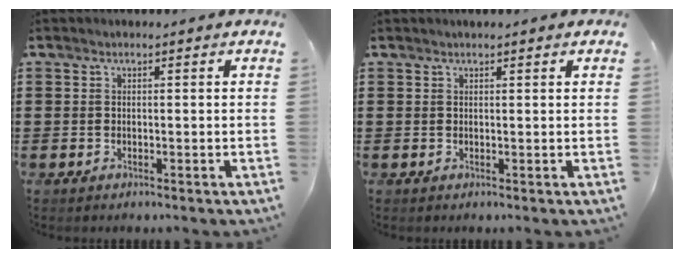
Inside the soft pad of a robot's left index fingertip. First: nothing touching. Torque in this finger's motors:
{"motor_torque": [0.40, 0.49, 0.48, 0.07]}